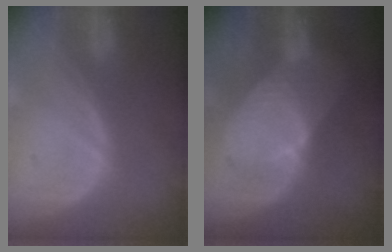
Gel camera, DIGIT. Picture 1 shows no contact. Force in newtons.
{"total": 7.4, "press": 7.0, "slide": 2.2}